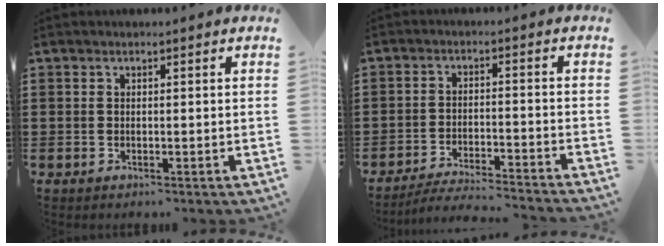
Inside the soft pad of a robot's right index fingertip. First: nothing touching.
{"total": 4.4, "force": [-4.2, -0.2, 1.3], "torque": [-0.030, -0.009, -0.085]}